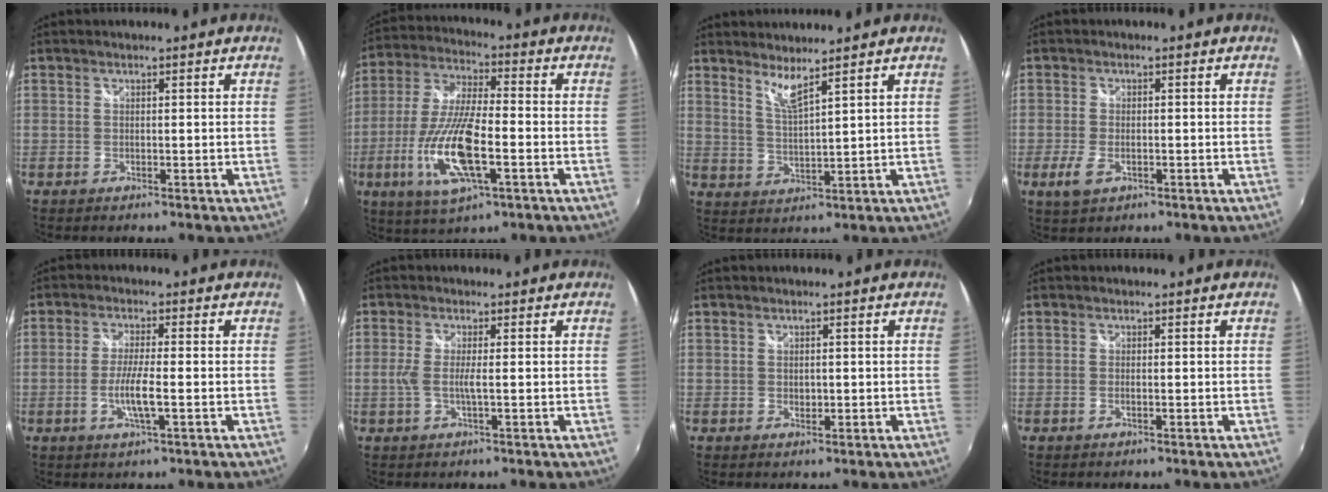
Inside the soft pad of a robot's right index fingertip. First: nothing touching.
{"total": 15.9, "force": [-5.1, 4.6, 14.4], "torque": [-0.305, -0.017, -0.097]}
{"total": 4.2, "force": [3.5, -0.5, 2.2], "torque": [-0.044, -0.009, 0.065]}
{"total": 4.0, "force": [-1.8, 2.0, 3.0], "torque": [-0.071, -0.009, -0.032]}
{"total": 5.3, "force": [-1.5, 0.1, 5.0], "torque": [-0.099, -0.008, -0.030]}
{"total": 3.0, "force": [-0.5, -0.1, 3.0], "torque": [-0.064, -0.003, -0.012]}
{"total": 0.9, "force": [0.1, 0.7, 0.5], "torque": [-0.005, 0.000, 0.002]}
{"total": 0.6, "force": [-0.3, -0.1, 0.5], "torque": [-0.010, 0.000, -0.006]}